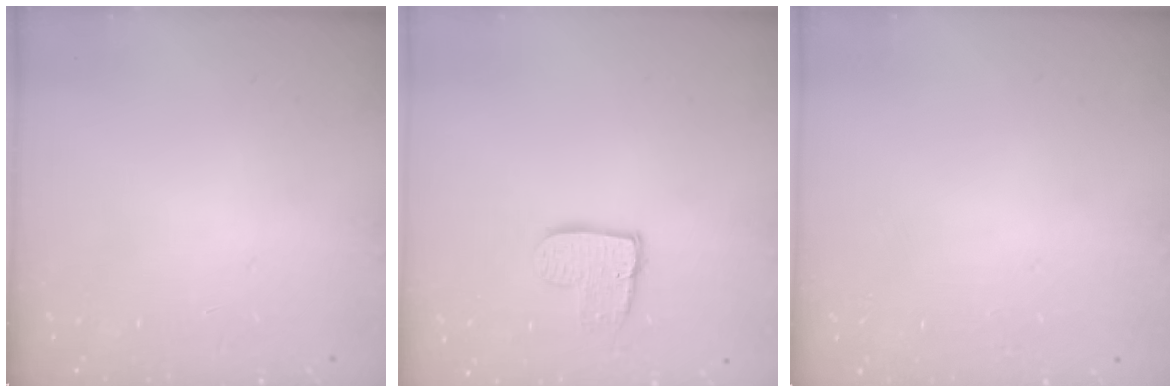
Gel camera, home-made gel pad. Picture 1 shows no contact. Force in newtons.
{"total": 9.0, "press": 9.0, "slide": 0.7}
{"total": 0.0}